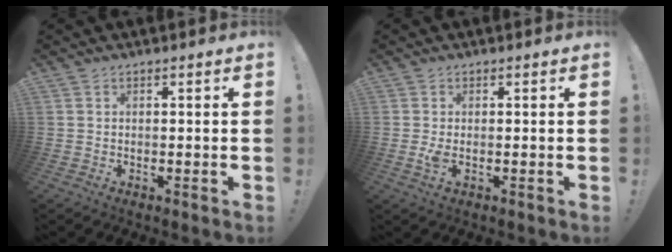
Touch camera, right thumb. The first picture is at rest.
{"total": 2.3, "force": [-0.4, 0.9, 2.0], "torque": [-0.034, 0.002, -0.005]}